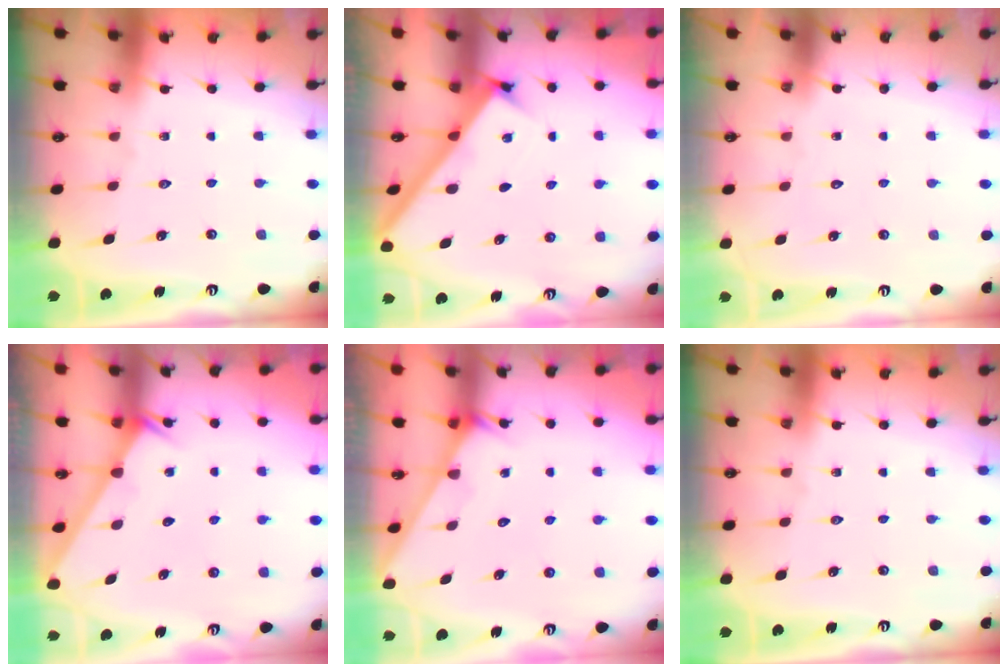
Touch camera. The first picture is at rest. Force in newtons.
{"total": 2.7, "press": 2.7, "slide": 0.3}
{"total": 1.6, "press": 1.6, "slide": 0.0}
{"total": 1.4, "press": 1.4, "slide": 0.1}
{"total": 1.4, "press": 1.4, "slide": 0.1}
{"total": 0.0}